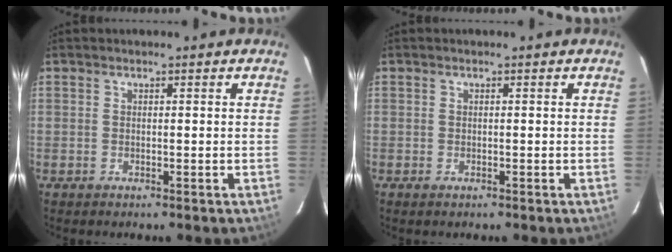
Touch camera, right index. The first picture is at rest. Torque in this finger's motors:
{"motor_torque": [-0.23, -0.27, -0.04, -0.03]}